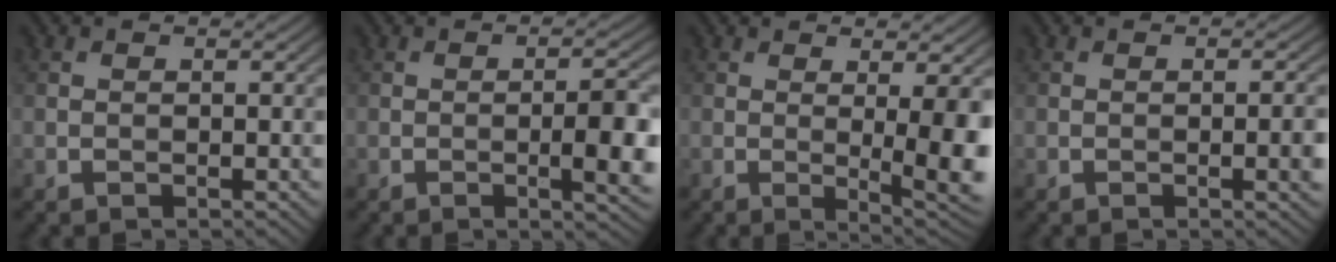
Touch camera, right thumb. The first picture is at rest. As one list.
[{"total": 5.1, "force": [-0.9, 1.0, 4.9], "torque": [-0.078, 0.002, -0.013]}, {"total": 8.0, "force": [0.2, 2.0, 7.8], "torque": [-0.098, -0.003, 0.005]}, {"total": 2.1, "force": [-0.4, 0.3, 2.0], "torque": [-0.030, 0.003, -0.006]}]